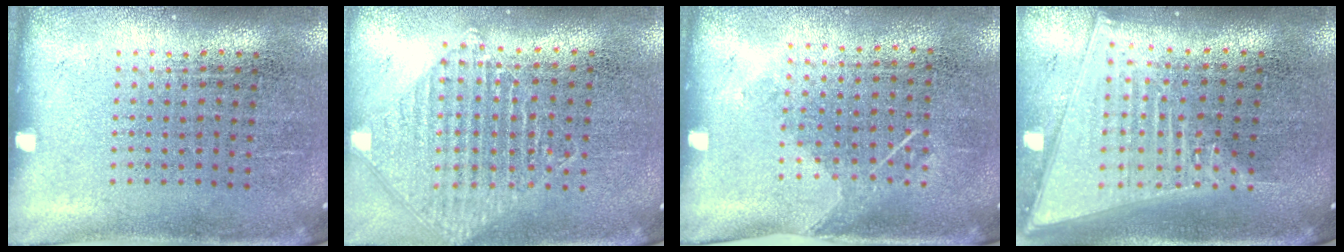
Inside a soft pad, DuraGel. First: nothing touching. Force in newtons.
{"total": 1.0, "press": 1.0, "slide": 0.1}
{"total": 1.2, "press": 0.9, "slide": 0.8}
{"total": 2.2, "press": 1.8, "slide": 1.2}